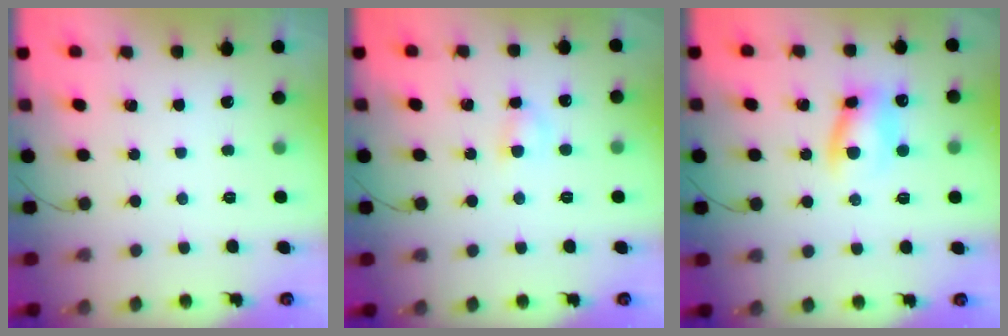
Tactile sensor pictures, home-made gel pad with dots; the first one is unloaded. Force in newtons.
{"total": 3.9, "press": 3.6, "slide": 1.4}
{"total": 9.0, "press": 8.9, "slide": 1.4}